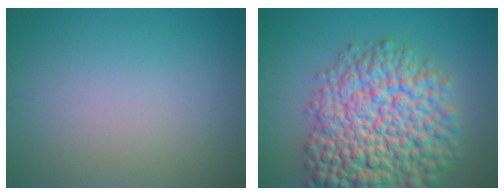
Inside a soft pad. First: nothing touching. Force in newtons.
{"total": 12.7, "press": 12.7, "slide": 0.5}